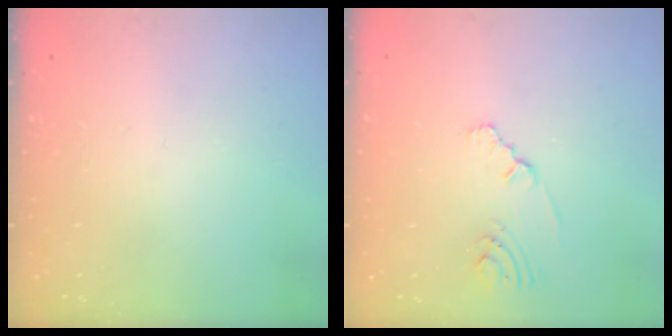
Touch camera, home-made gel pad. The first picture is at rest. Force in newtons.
{"total": 2.7, "press": 2.7, "slide": 0.5}